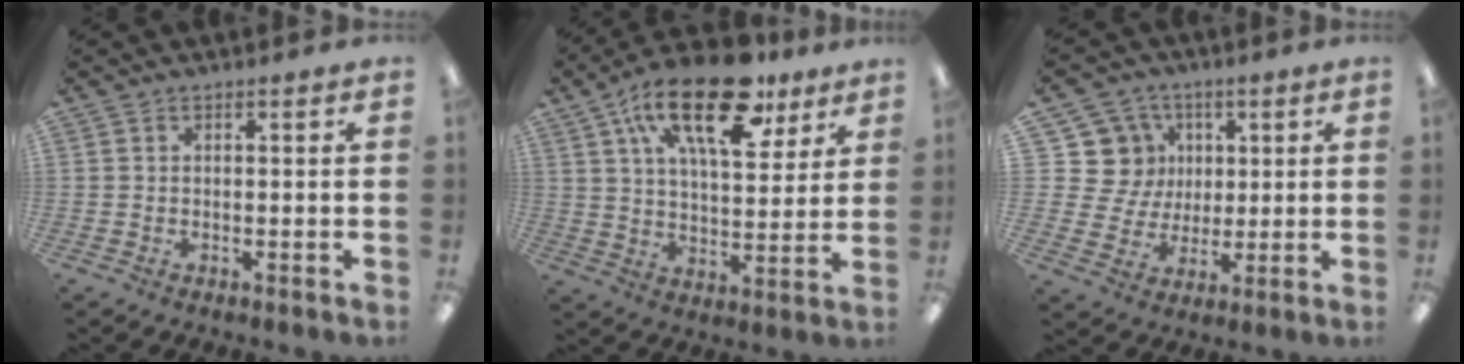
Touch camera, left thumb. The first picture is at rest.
{"total": 21.7, "force": [13.1, 9.4, 14.6], "torque": [-0.233, -0.055, 0.217]}
{"total": 13.0, "force": [3.7, 12.0, 3.2], "torque": [-0.059, -0.014, 0.079]}